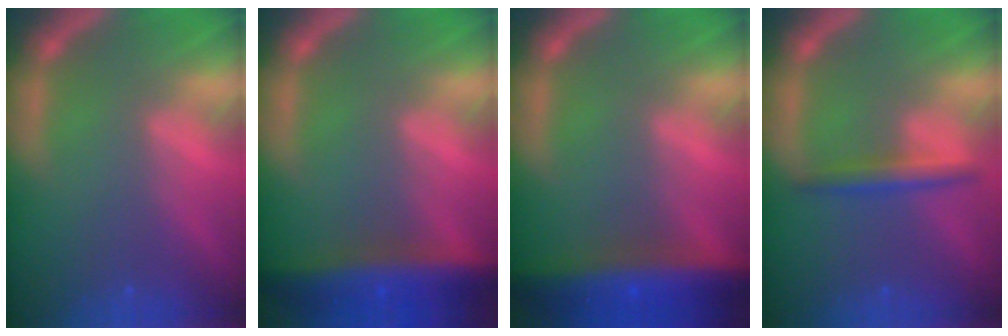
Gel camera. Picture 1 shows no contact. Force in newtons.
{"total": 7.5}
{"total": 9.0}
{"total": 2.4}